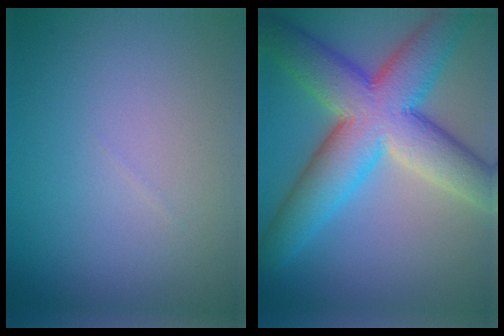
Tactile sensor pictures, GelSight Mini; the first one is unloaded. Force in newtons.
{"total": 11.6, "press": 11.6, "slide": 0.5}